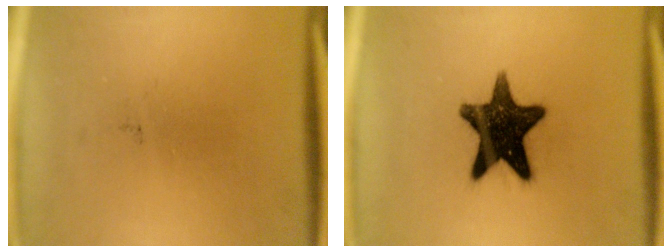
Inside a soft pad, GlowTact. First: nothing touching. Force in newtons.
{"total": 15.4}